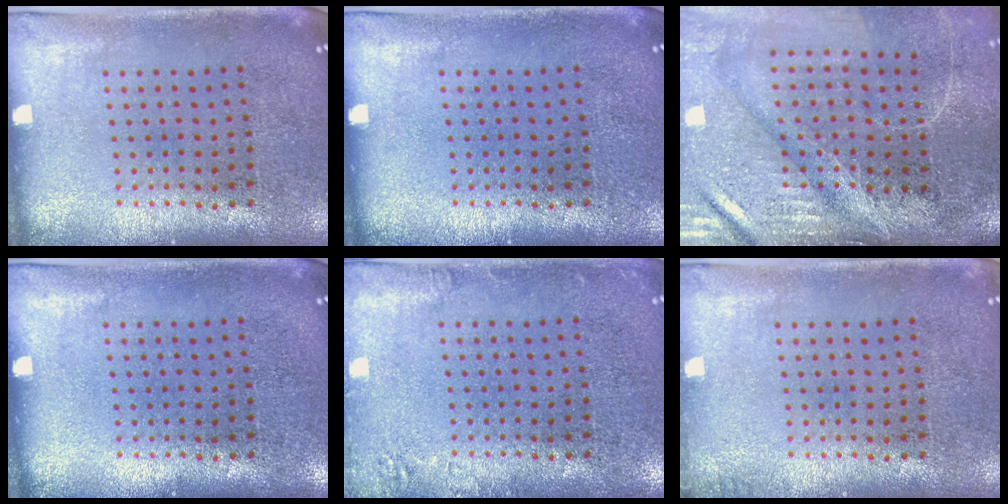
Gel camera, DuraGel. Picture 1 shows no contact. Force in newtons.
{"total": 0.0}
{"total": 4.6, "press": 3.8, "slide": 2.5}
{"total": 0.0}
{"total": 1.5, "press": 1.5, "slide": 0.2}
{"total": 0.8, "press": 0.8, "slide": 0.0}